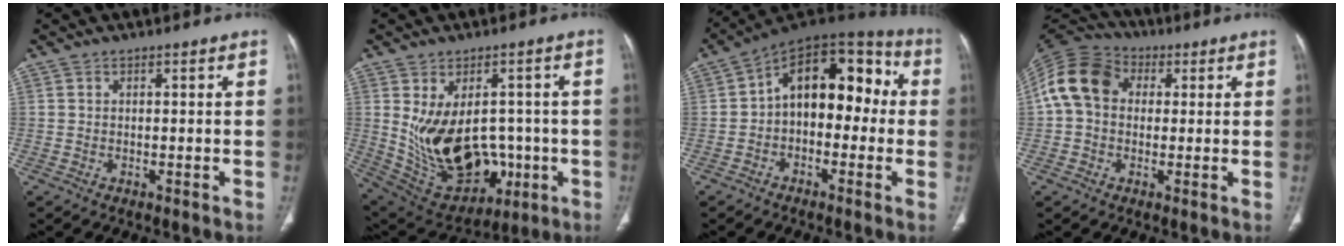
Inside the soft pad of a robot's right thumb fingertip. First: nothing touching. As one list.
[{"total": 18.6, "force": [-1.3, 12.3, 13.9], "torque": [-0.203, 0.002, 0.024]}, {"total": 15.9, "force": [0.3, 9.9, 12.5], "torque": [-0.136, 0.056, -0.012]}, {"total": 12.1, "force": [1.7, 9.6, 7.2], "torque": [-0.133, 0.033, 0.018]}]